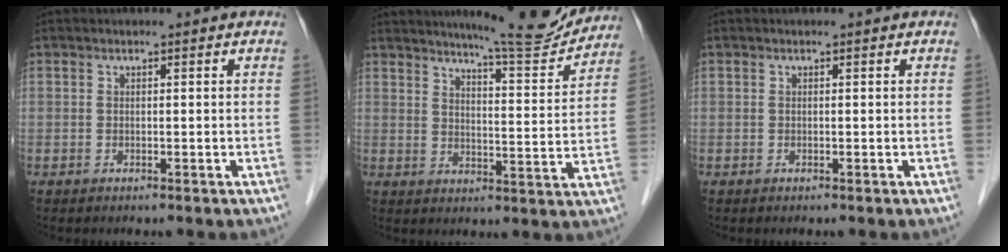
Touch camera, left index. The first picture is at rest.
{"total": 12.6, "force": [11.9, 0.3, 4.1], "torque": [-0.058, -0.022, 0.155]}
{"total": 0.0}